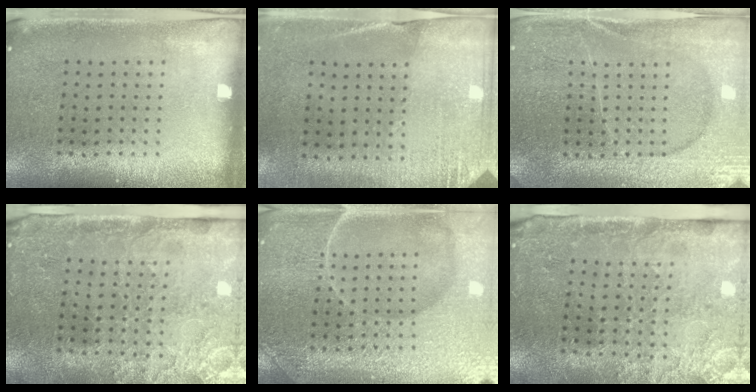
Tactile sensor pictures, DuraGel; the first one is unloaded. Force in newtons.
{"total": 2.6, "press": 2.4, "slide": 1.0}
{"total": 3.7, "press": 3.6, "slide": 0.8}
{"total": 3.4, "press": 3.4, "slide": 0.6}
{"total": 7.6, "press": 7.5, "slide": 1.0}
{"total": 3.4, "press": 3.4, "slide": 0.4}